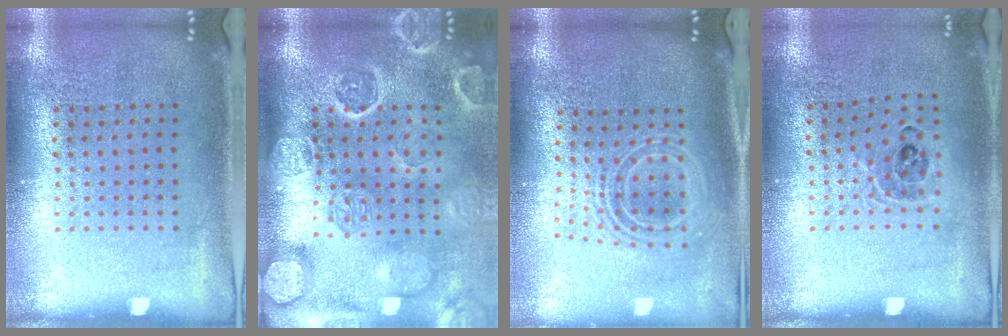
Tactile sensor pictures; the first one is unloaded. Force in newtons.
{"total": 4.2, "press": 3.5, "slide": 2.4}
{"total": 2.1, "press": 1.5, "slide": 1.4}
{"total": 0.9, "press": 0.9, "slide": 0.1}